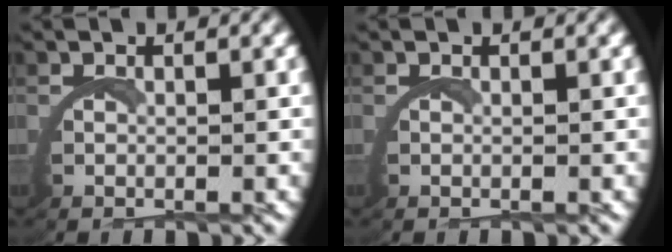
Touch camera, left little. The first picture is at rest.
{"total": 0.0}